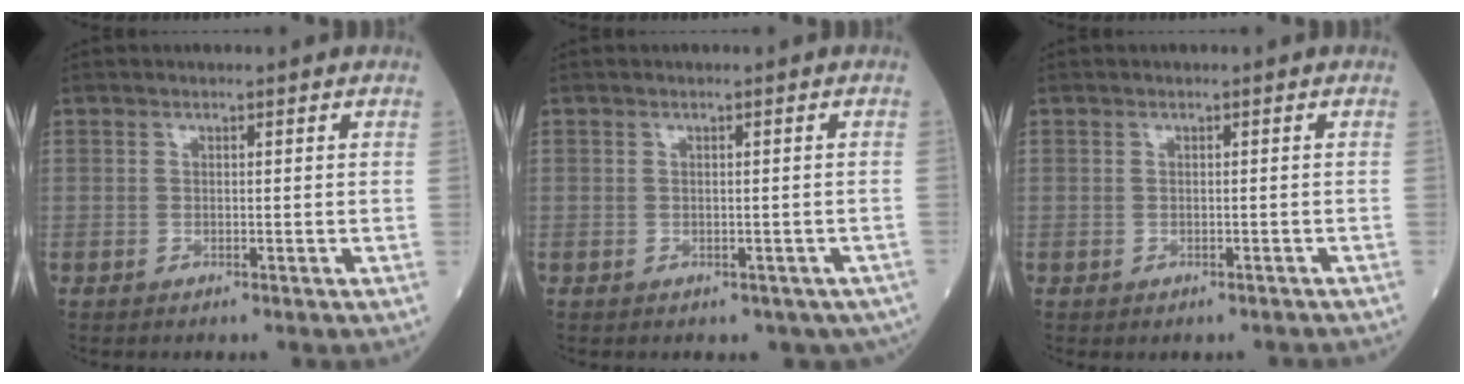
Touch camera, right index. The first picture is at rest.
{"total": 3.8, "force": [-2.1, 2.8, 1.4], "torque": [0.000, 0.004, -0.021]}
{"total": 1.3, "force": [-0.9, 0.8, 0.1], "torque": [-0.002, 0.001, -0.011]}